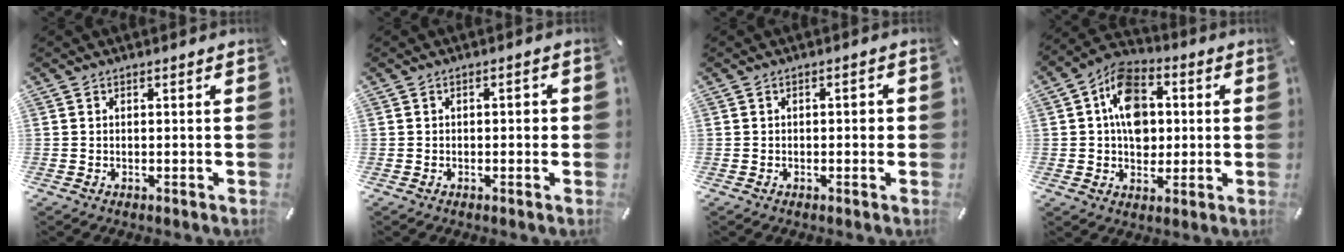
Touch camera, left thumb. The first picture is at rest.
{"total": 1.7, "force": [-0.3, 1.0, 1.3], "torque": [-0.025, 0.007, -0.010]}
{"total": 1.7, "force": [-0.3, 1.0, 1.4], "torque": [-0.025, 0.007, -0.008]}
{"total": 12.6, "force": [1.2, 9.8, 7.9], "torque": [-0.128, 0.011, 0.022]}